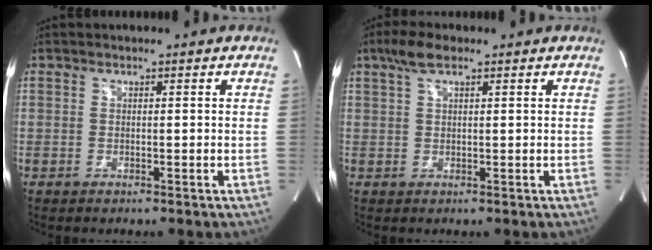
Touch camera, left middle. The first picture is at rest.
{"total": 4.0, "force": [2.5, 1.1, 2.8], "torque": [-0.066, 0.018, 0.051]}